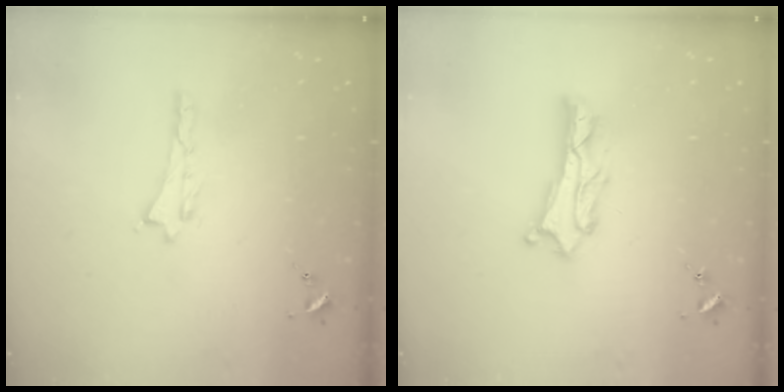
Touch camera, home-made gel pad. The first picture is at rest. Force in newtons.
{"total": 3.7, "press": 3.7, "slide": 0.4}